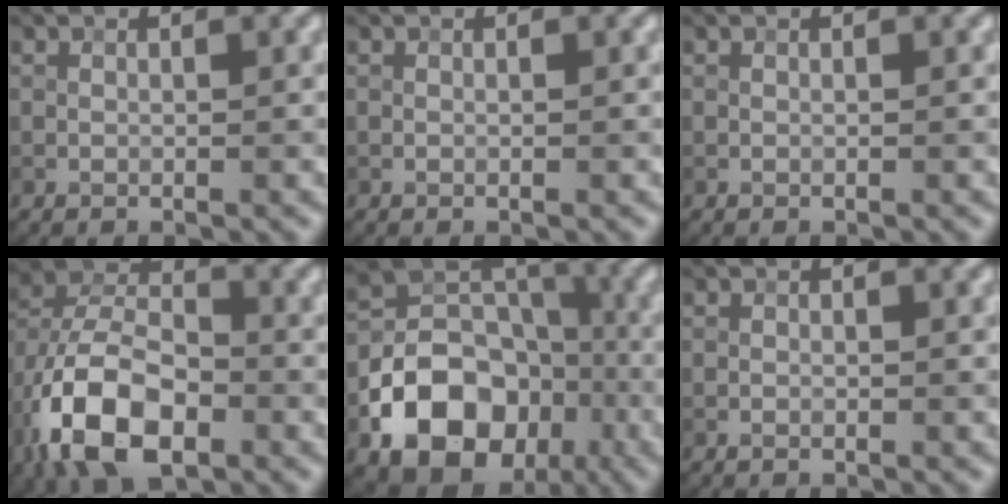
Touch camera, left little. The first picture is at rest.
{"total": 0.0}
{"total": 0.0}
{"total": 11.1, "force": [-4.8, 6.5, 7.6], "torque": [-0.156, 0.001, -0.095]}
{"total": 13.6, "force": [-5.6, 10.3, 6.8], "torque": [-0.120, -0.015, -0.114]}
{"total": 0.6, "force": [-0.3, 0.4, 0.3], "torque": [-0.002, 0.000, -0.005]}